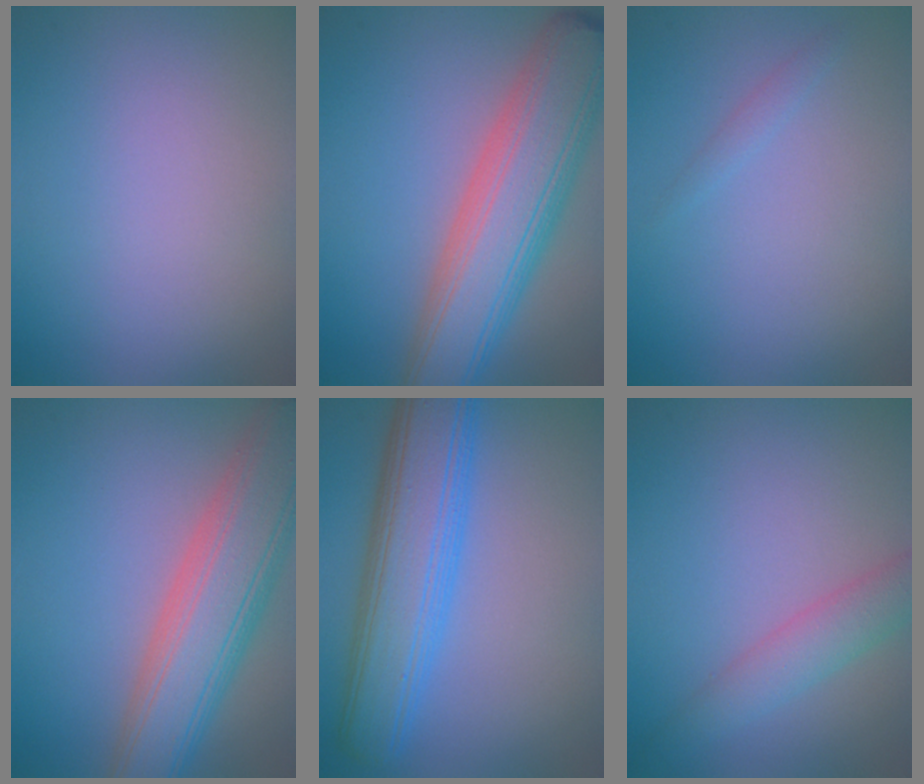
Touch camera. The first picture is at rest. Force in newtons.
{"total": 10.2, "press": 10.2, "slide": 0.5}
{"total": 0.7, "press": 0.7, "slide": 0.0}
{"total": 9.8, "press": 9.8, "slide": 0.6}
{"total": 8.4, "press": 8.4, "slide": 0.2}
{"total": 3.2, "press": 3.2, "slide": 0.1}